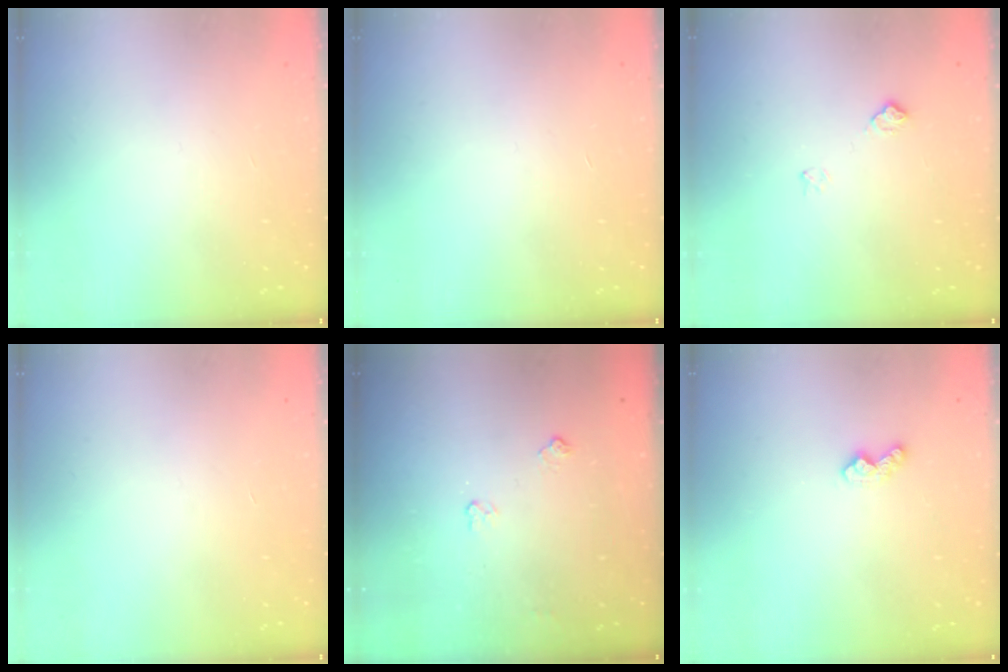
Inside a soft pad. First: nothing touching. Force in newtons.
{"total": 0.0}
{"total": 6.7, "press": 6.6, "slide": 0.9}
{"total": 0.0}
{"total": 5.3, "press": 5.3, "slide": 0.8}
{"total": 4.6, "press": 4.6, "slide": 0.5}